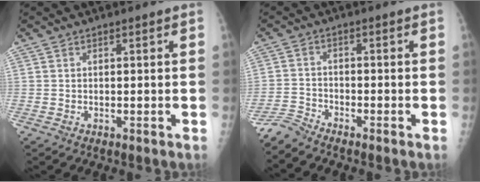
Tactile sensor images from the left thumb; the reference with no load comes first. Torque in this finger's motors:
{"motor_torque": [0.04, 0.09, -0.03, 0.02, 0.03]}